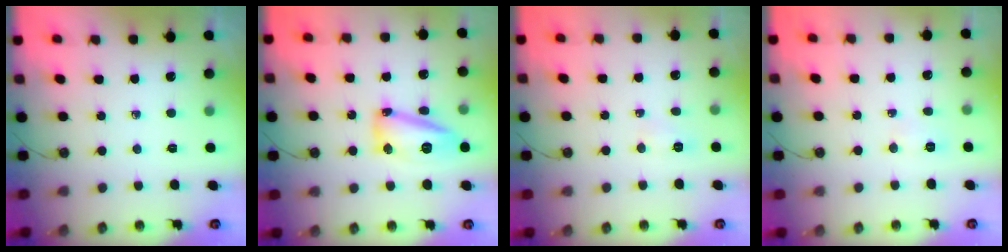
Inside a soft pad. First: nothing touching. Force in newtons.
{"total": 13.9, "press": 13.9, "slide": 1.2}
{"total": 11.5, "press": 5.4, "slide": 10.1}
{"total": 3.9, "press": 3.7, "slide": 1.0}